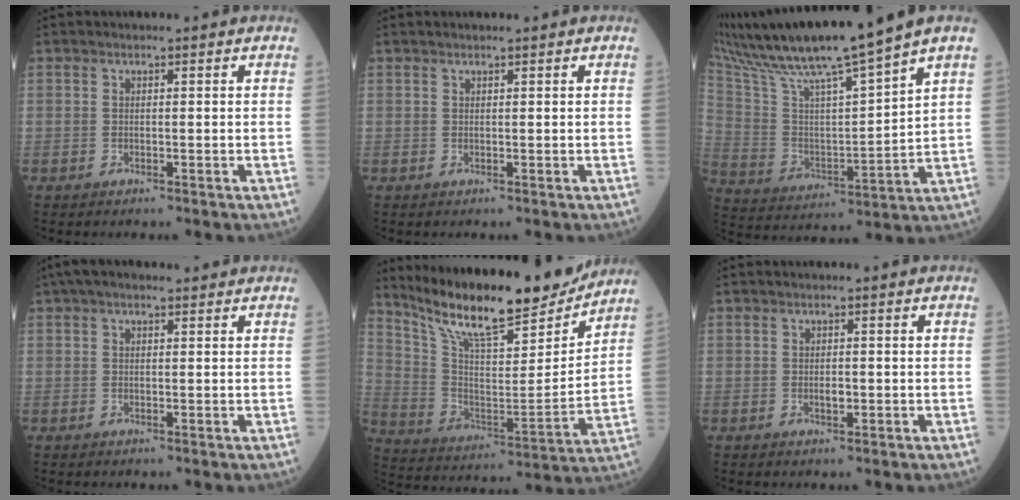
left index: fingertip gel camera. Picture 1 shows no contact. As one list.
[{"total": 1.1, "force": [0.9, -0.1, 0.6], "torque": [-0.009, 0.010, 0.018]}, {"total": 18.5, "force": [15.3, -1.4, 10.2], "torque": [-0.191, -0.009, 0.272]}, {"total": 4.5, "force": [3.2, 1.5, 2.8], "torque": [-0.054, 0.039, 0.054]}, {"total": 20.7, "force": [17.9, 3.0, 9.9], "torque": [-0.177, -0.027, 0.295]}, {"total": 1.1, "force": [-0.3, 0.5, 0.9], "torque": [-0.017, -0.003, -0.004]}]